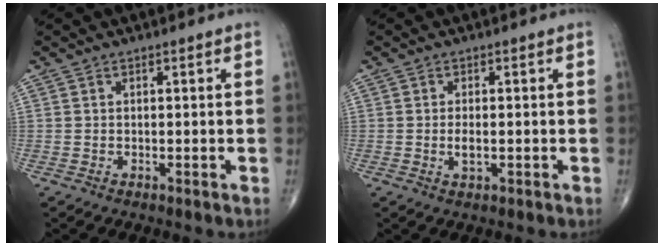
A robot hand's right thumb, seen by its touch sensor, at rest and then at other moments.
{"total": 2.2, "force": [-0.3, 1.0, 2.0], "torque": [-0.037, -0.001, -0.004]}